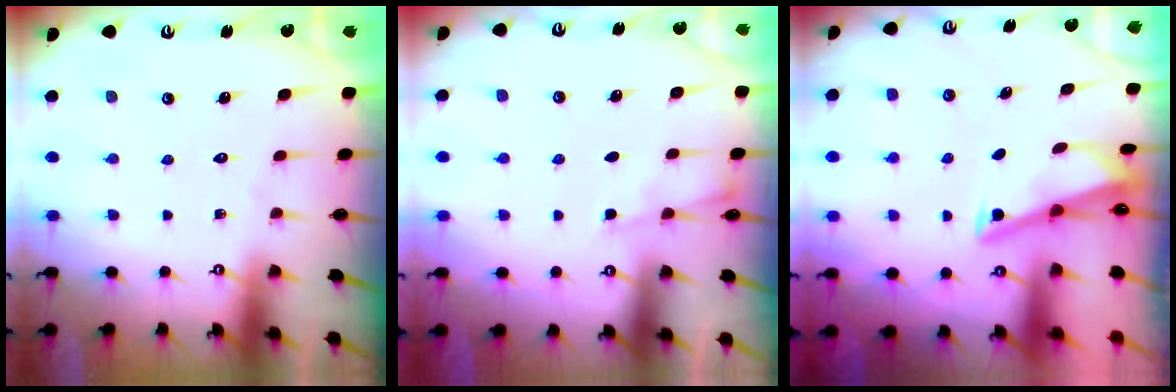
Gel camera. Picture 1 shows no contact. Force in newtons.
{"total": 2.4, "press": 2.4, "slide": 0.5}
{"total": 3.0, "press": 3.0, "slide": 0.3}